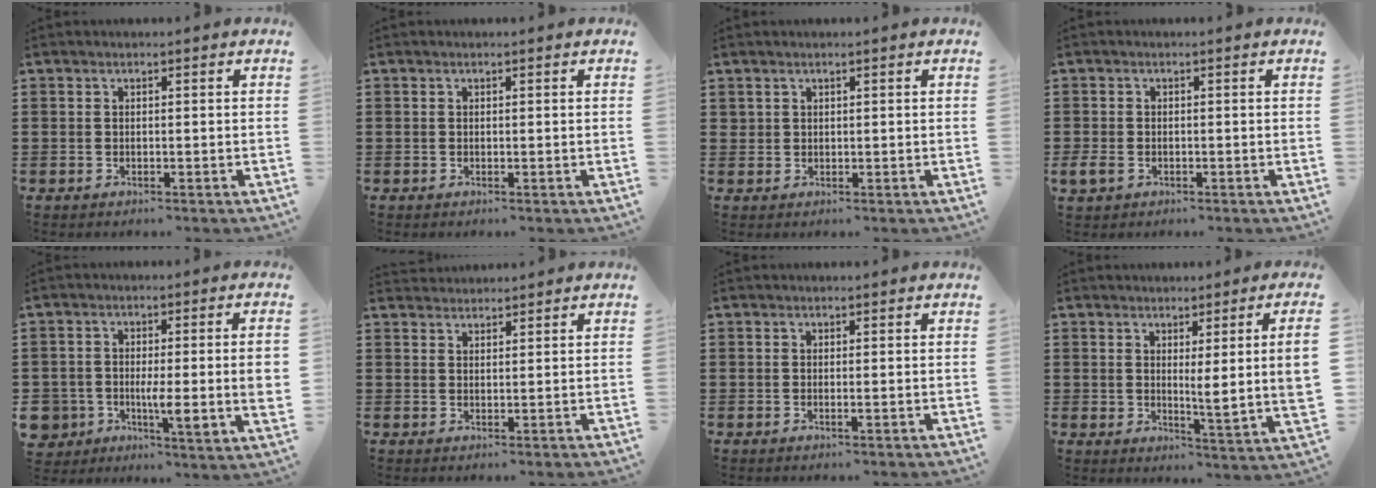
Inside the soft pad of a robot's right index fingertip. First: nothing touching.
{"total": 0.0}
{"total": 0.9, "force": [0.6, 0.7, 0.2], "torque": [-0.005, 0.002, 0.012]}
{"total": 1.6, "force": [-0.7, 1.2, 0.8], "torque": [-0.032, -0.005, -0.020]}
{"total": 6.8, "force": [-1.5, 3.3, 5.8], "torque": [-0.129, 0.001, -0.030]}
{"total": 1.4, "force": [1.3, 0.1, -0.4], "torque": [0.005, 0.003, 0.027]}
{"total": 0.6, "force": [-0.2, -0.1, 0.6], "torque": [-0.011, -0.004, -0.003]}
{"total": 5.1, "force": [1.5, -0.6, 4.8], "torque": [-0.068, -0.018, 0.019]}